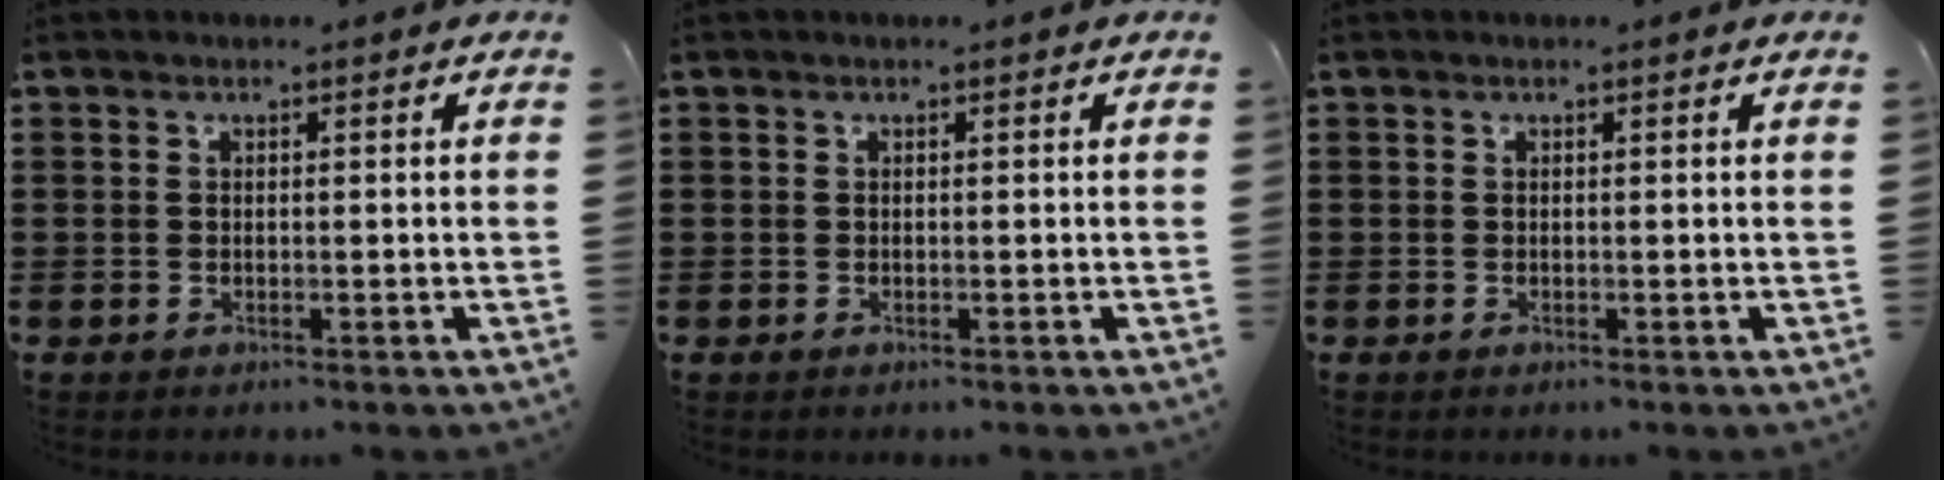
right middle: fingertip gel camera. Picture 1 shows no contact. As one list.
[{"total": 0.0}, {"total": 0.0}]